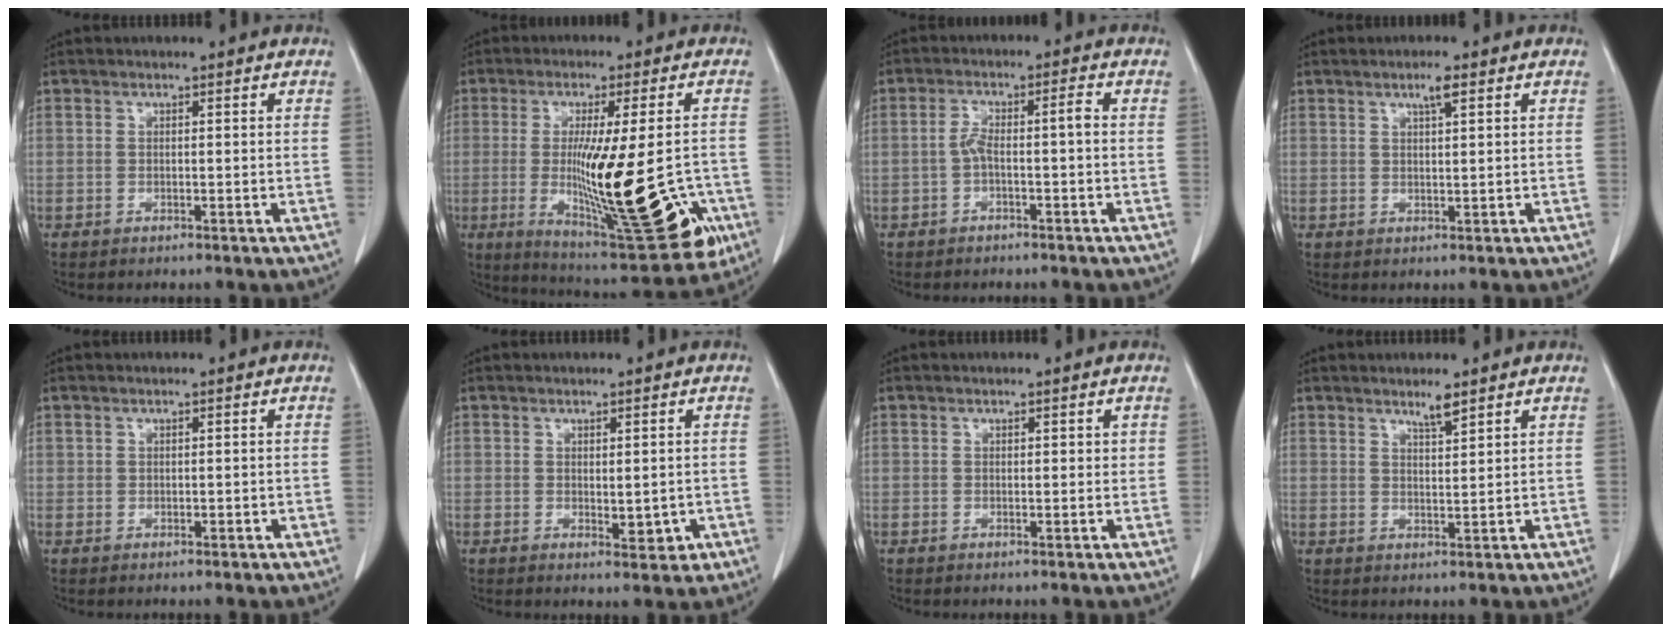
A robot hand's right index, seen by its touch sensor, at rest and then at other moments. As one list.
[{"total": 21.9, "force": [-4.9, 3.9, 21.0], "torque": [-0.292, -0.032, -0.052]}, {"total": 3.7, "force": [-1.0, 0.5, 3.5], "torque": [-0.072, 0.025, -0.015]}, {"total": 2.1, "force": [1.1, 0.1, 1.7], "torque": [-0.035, 0.001, 0.019]}, {"total": 0.7, "force": [0.1, 0.6, 0.3], "torque": [-0.004, 0.004, 0.005]}, {"total": 3.0, "force": [-0.5, 1.3, 2.7], "torque": [-0.033, -0.006, 0.000]}, {"total": 1.0, "force": [0.5, 0.5, 0.8], "torque": [-0.006, 0.000, 0.006]}, {"total": 2.5, "force": [2.0, 0.0, 1.5], "torque": [-0.031, -0.004, 0.037]}]